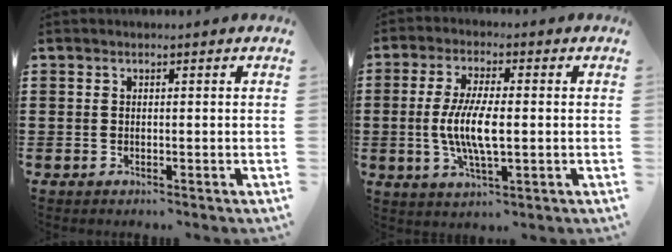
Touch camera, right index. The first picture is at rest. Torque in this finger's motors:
{"motor_torque": [1.33, -0.40, 1.02, 0.19]}